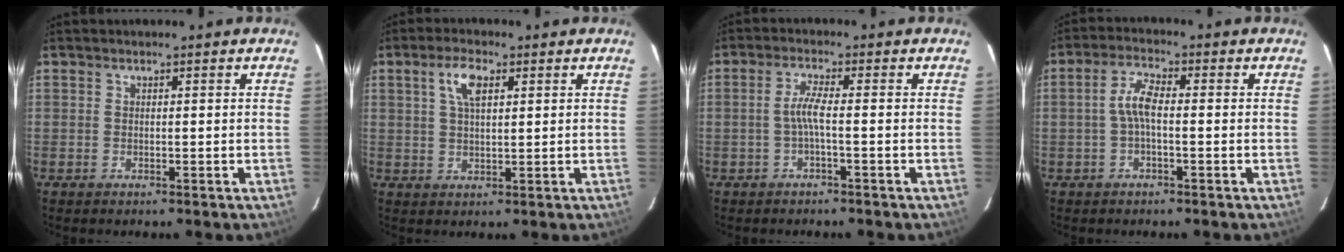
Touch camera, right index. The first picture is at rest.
{"total": 5.1, "force": [2.1, 2.1, 4.2], "torque": [-0.077, 0.010, 0.038]}
{"total": 2.8, "force": [-0.9, -0.2, 2.6], "torque": [-0.054, 0.003, -0.018]}
{"total": 4.2, "force": [-0.5, 1.3, 3.9], "torque": [-0.085, 0.013, -0.011]}